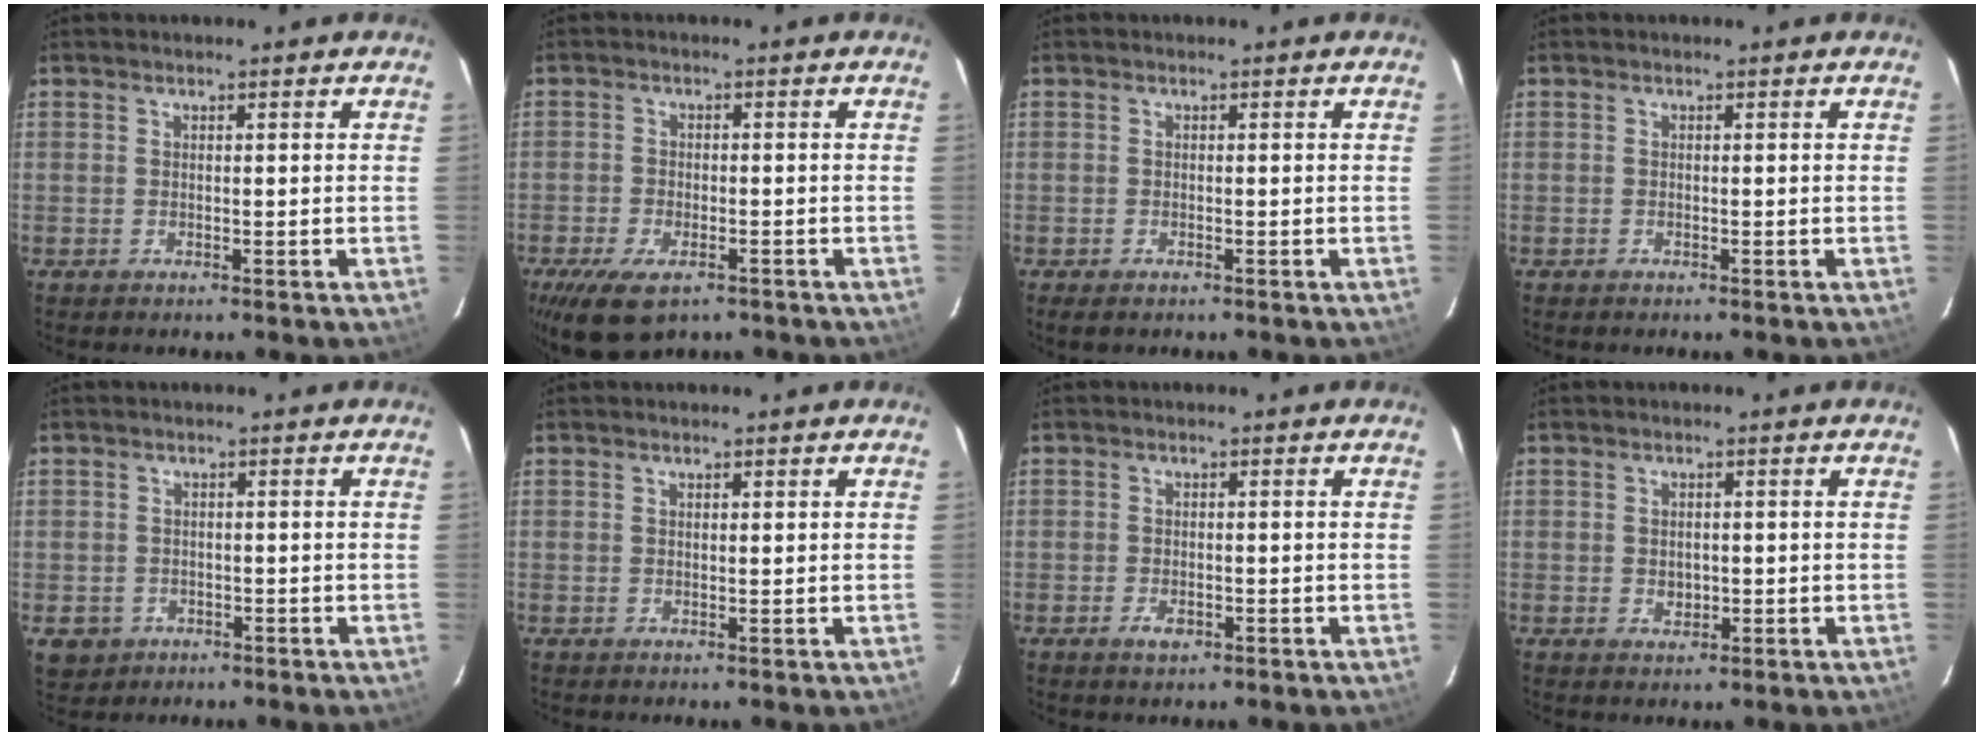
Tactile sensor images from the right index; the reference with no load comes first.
{"total": 9.3, "force": [-5.9, 4.4, 5.7], "torque": [-0.130, -0.023, -0.099]}
{"total": 1.7, "force": [-1.0, 0.9, 1.0], "torque": [-0.019, -0.005, -0.016]}
{"total": 0.0}
{"total": 4.6, "force": [-1.4, 4.2, 1.1], "torque": [-0.027, 0.006, -0.010]}
{"total": 0.5, "force": [0.4, 0.2, 0.3], "torque": [-0.005, 0.001, 0.007]}
{"total": 2.4, "force": [-1.1, 1.3, 1.6], "torque": [-0.032, -0.002, -0.018]}
{"total": 2.4, "force": [-0.3, 1.9, 1.3], "torque": [-0.021, 0.000, -0.001]}